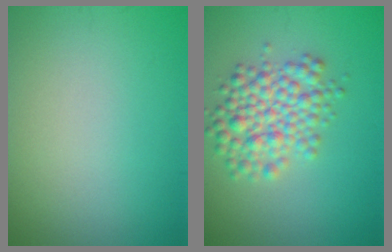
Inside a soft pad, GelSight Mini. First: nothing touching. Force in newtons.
{"total": 5.0, "press": 4.9, "slide": 0.2}